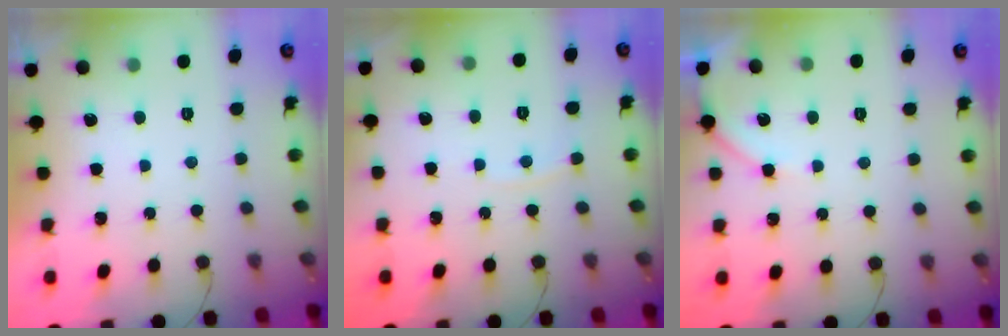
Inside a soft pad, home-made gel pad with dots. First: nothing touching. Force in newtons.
{"total": 2.8, "press": 2.8, "slide": 0.4}
{"total": 4.1, "press": 4.0, "slide": 0.6}